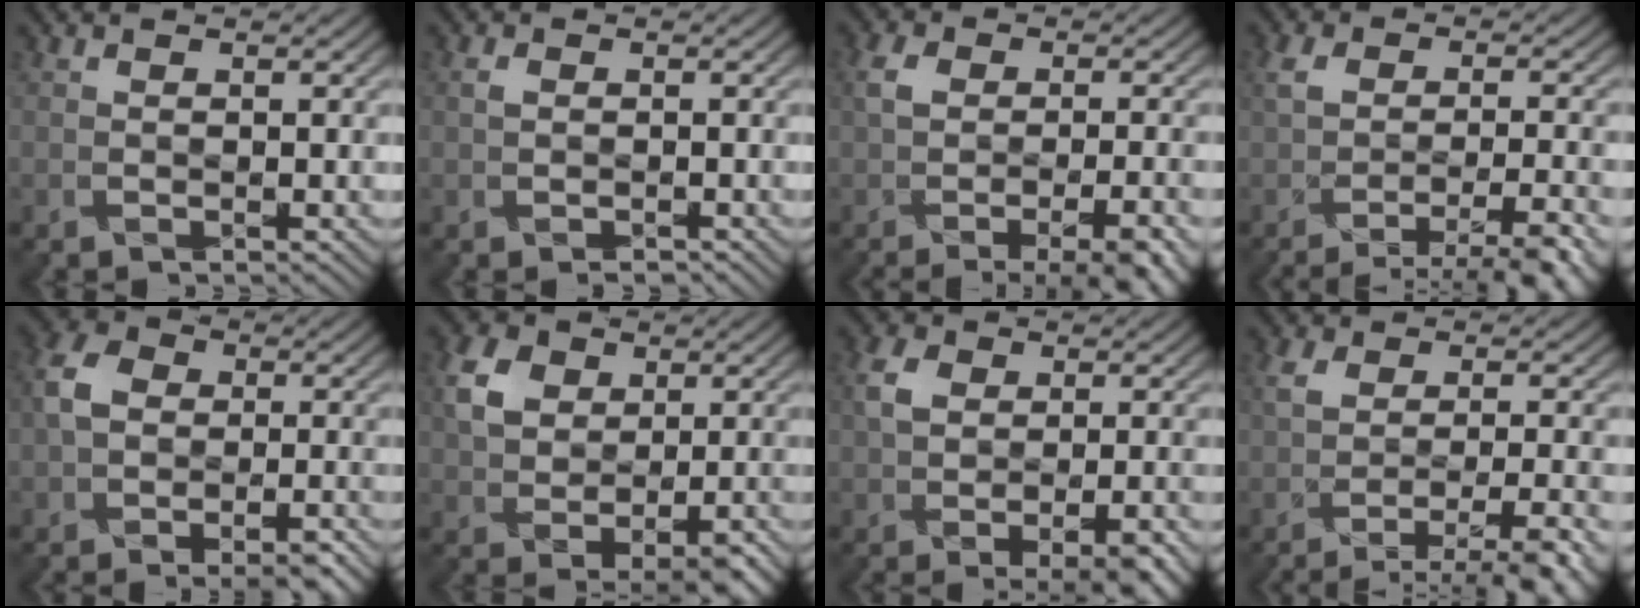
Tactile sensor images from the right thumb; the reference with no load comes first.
{"total": 0.9, "force": [-0.5, 0.7, 0.3], "torque": [-0.002, -0.002, -0.012]}
{"total": 8.4, "force": [-3.4, 4.0, 6.6], "torque": [-0.078, -0.005, -0.046]}
{"total": 7.0, "force": [-4.3, 1.9, 5.1], "torque": [-0.072, -0.017, -0.070]}
{"total": 6.7, "force": [-2.8, 4.6, 4.0], "torque": [-0.085, -0.009, -0.056]}
{"total": 6.6, "force": [-0.3, 4.9, 4.3], "torque": [-0.068, -0.002, -0.013]}
{"total": 7.8, "force": [-2.4, 4.6, 5.9], "torque": [-0.077, -0.001, -0.041]}
{"total": 6.9, "force": [-3.8, 1.9, 5.4], "torque": [-0.070, -0.015, -0.058]}